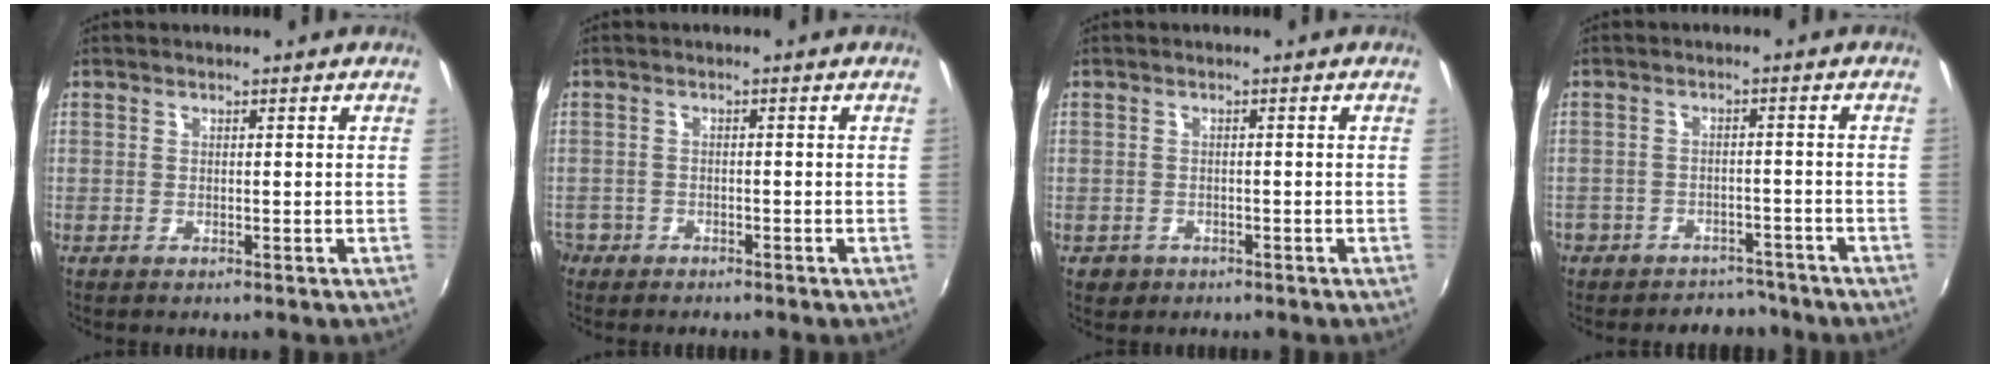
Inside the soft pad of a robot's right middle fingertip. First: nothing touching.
{"total": 3.7, "force": [-2.6, 2.6, 0.6], "torque": [-0.031, -0.003, -0.049]}
{"total": 2.5, "force": [-1.2, 2.0, 0.7], "torque": [-0.020, -0.001, -0.015]}
{"total": 8.1, "force": [-6.2, 5.1, 1.0], "torque": [-0.041, 0.013, -0.084]}